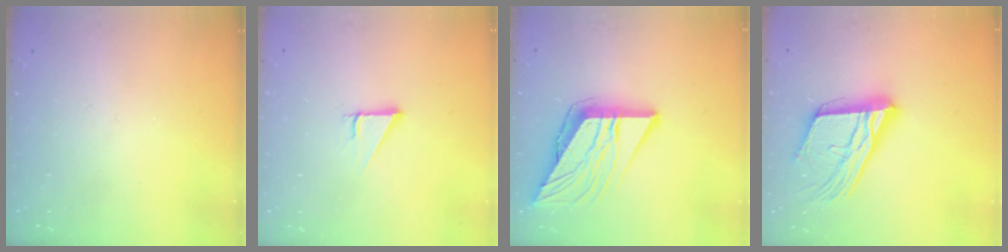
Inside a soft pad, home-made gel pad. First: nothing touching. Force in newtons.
{"total": 2.7, "press": 2.7, "slide": 0.3}
{"total": 13.7, "press": 13.6, "slide": 1.6}
{"total": 19.6, "press": 19.4, "slide": 2.8}